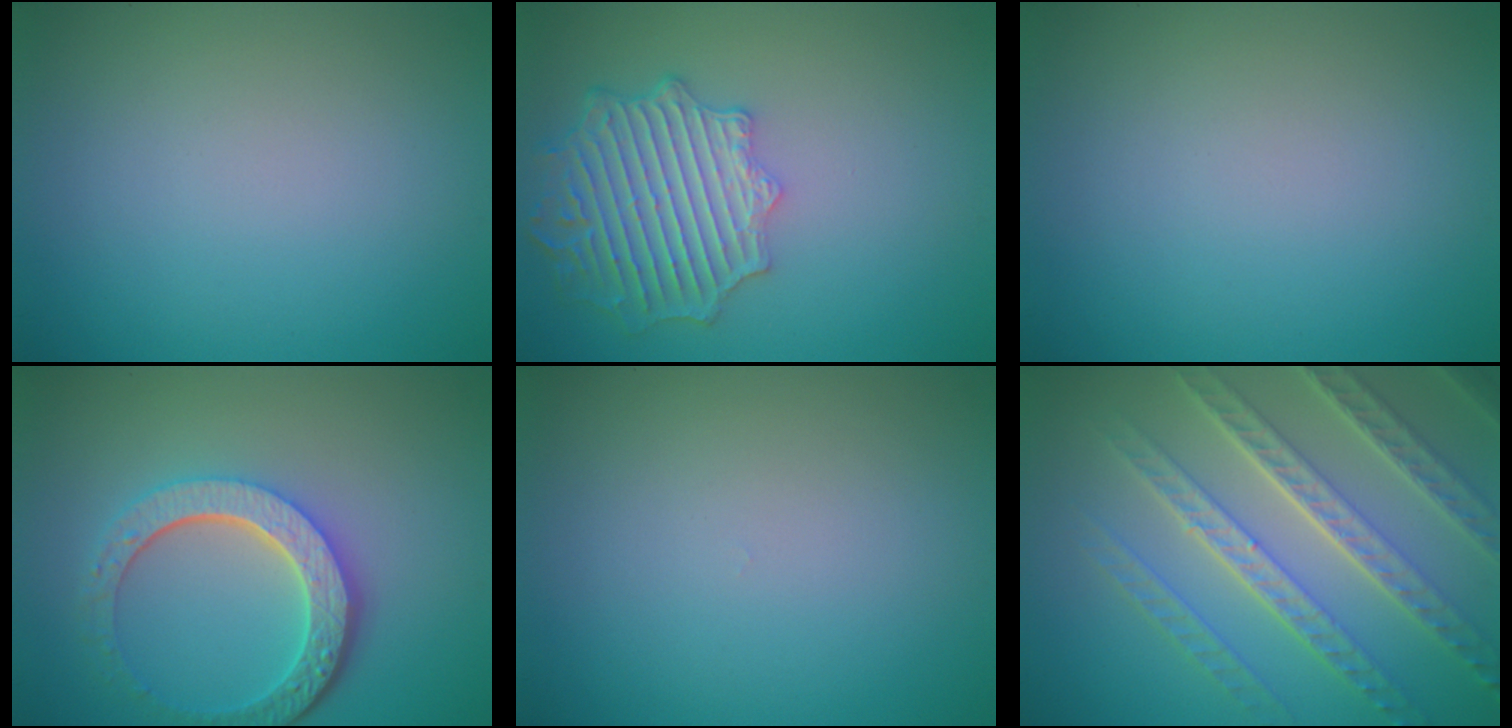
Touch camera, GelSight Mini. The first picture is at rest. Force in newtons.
{"total": 6.4, "press": 5.6, "slide": 3.1}
{"total": 0.0}
{"total": 5.8, "press": 4.4, "slide": 3.7}
{"total": 0.0}
{"total": 7.8, "press": 5.7, "slide": 5.4}